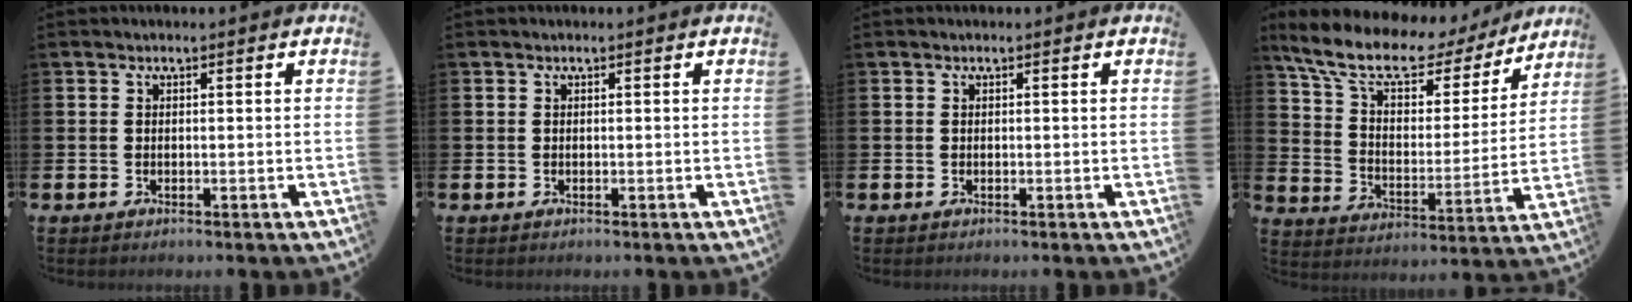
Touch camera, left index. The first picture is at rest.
{"total": 0.0}
{"total": 0.0}
{"total": 11.6, "force": [9.3, 4.2, 5.4], "torque": [-0.141, -0.054, 0.160]}